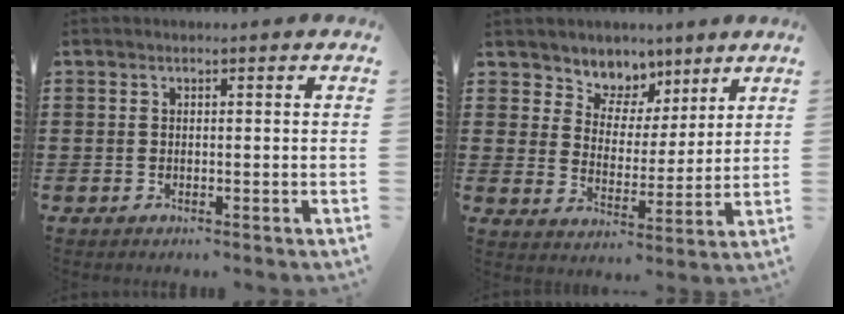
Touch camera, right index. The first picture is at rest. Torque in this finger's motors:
{"motor_torque": [0.65, 0.39, 0.12, 0.03]}